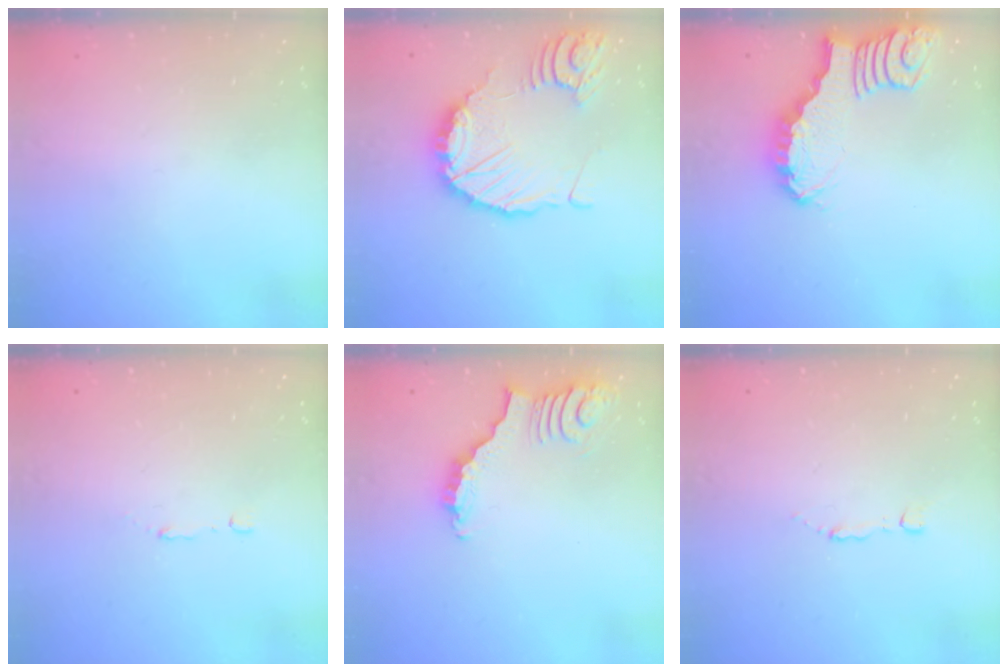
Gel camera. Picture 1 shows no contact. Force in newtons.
{"total": 14.7, "press": 14.6, "slide": 1.7}
{"total": 2.1, "press": 2.1, "slide": 0.2}
{"total": 2.9, "press": 2.9, "slide": 0.6}
{"total": 3.7, "press": 3.6, "slide": 0.7}
{"total": 1.2, "press": 1.2, "slide": 0.2}